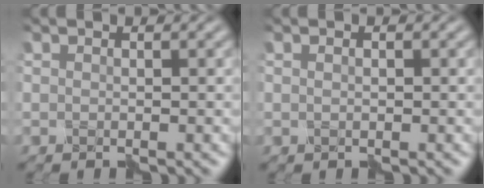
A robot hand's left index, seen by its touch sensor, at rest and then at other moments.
{"total": 0.7, "force": [0.1, 0.3, 0.6], "torque": [-0.010, -0.003, 0.006]}